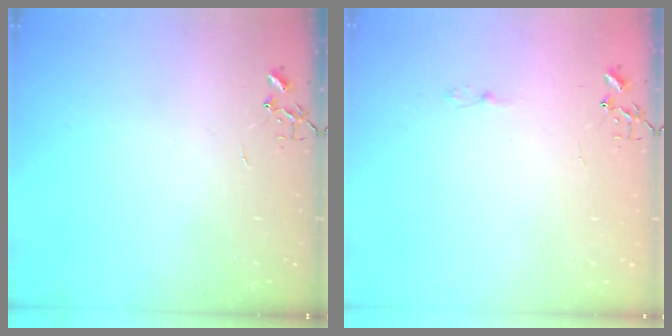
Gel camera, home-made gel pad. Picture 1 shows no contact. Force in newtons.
{"total": 2.5, "press": 2.5, "slide": 0.3}